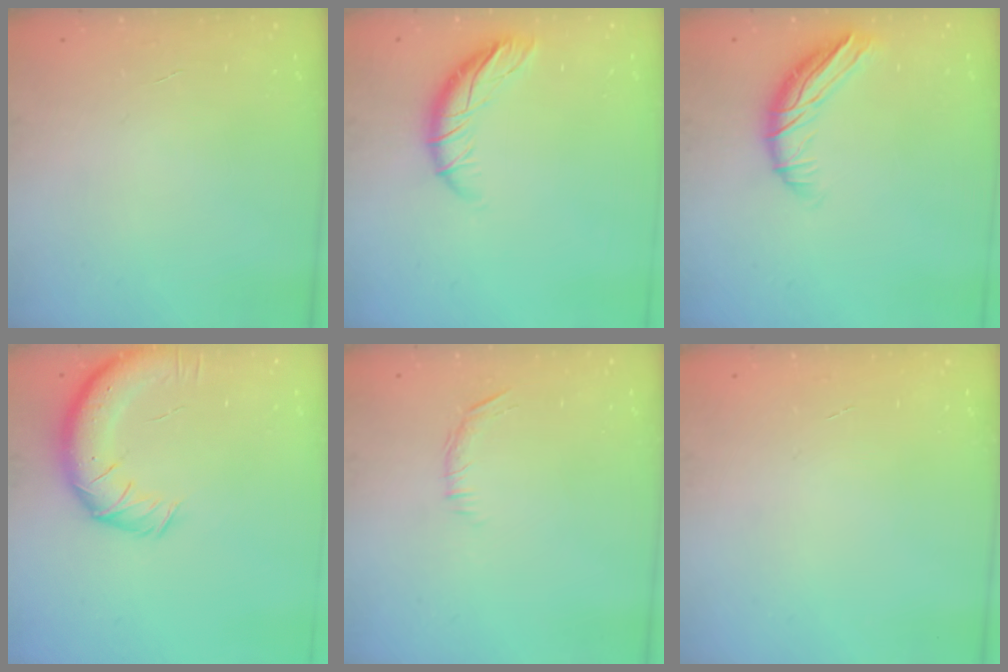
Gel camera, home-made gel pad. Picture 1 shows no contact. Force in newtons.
{"total": 9.1, "press": 9.1, "slide": 0.4}
{"total": 9.0, "press": 8.9, "slide": 1.2}
{"total": 13.5, "press": 13.1, "slide": 3.0}
{"total": 6.2, "press": 5.9, "slide": 1.9}
{"total": 0.0}